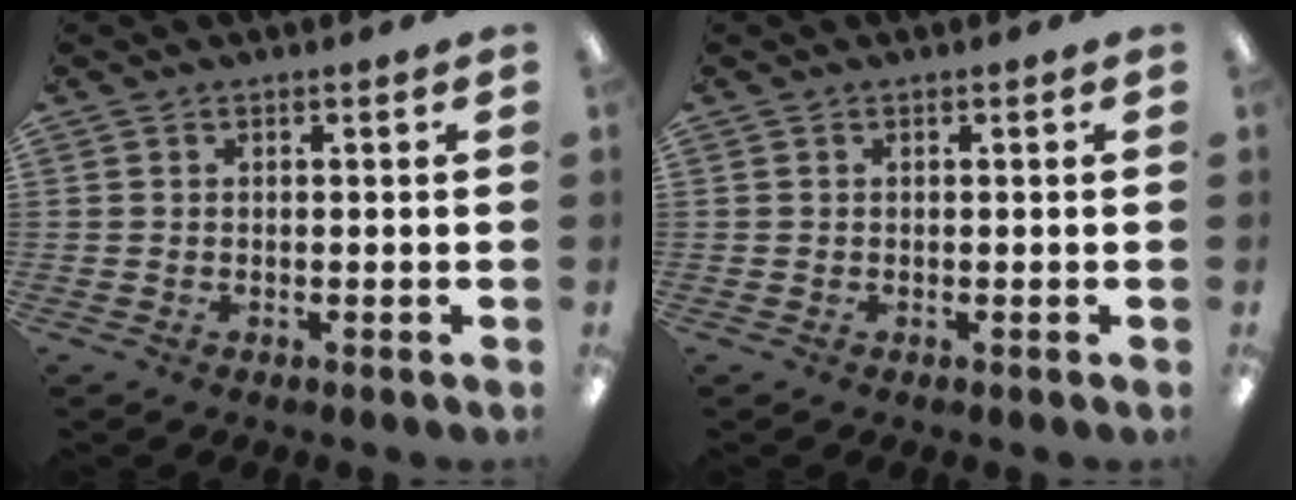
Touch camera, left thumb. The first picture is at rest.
{"total": 0.0}